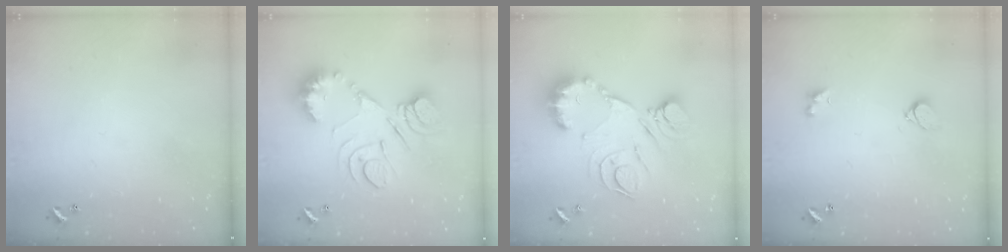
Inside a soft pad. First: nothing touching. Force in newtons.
{"total": 16.2, "press": 16.1, "slide": 1.2}
{"total": 21.4, "press": 21.4, "slide": 1.9}
{"total": 4.3, "press": 4.2, "slide": 0.8}